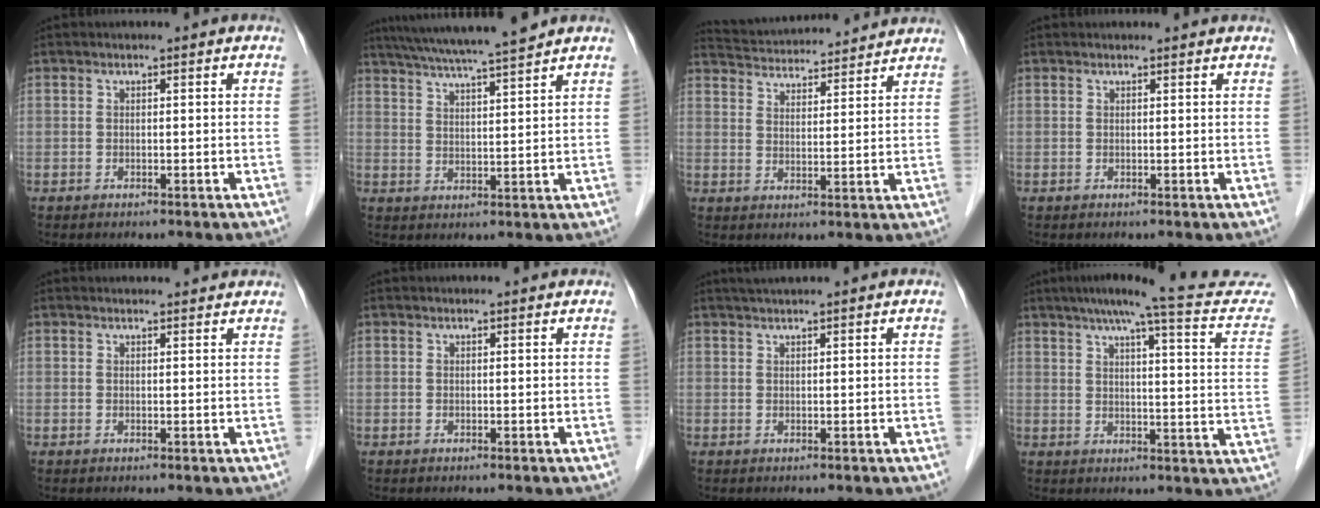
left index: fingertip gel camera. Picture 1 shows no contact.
{"total": 12.3, "force": [10.8, -0.7, 5.8], "torque": [-0.103, 0.017, 0.162]}
{"total": 15.2, "force": [14.5, 1.8, 4.1], "torque": [-0.076, 0.035, 0.214]}
{"total": 2.5, "force": [2.5, 0.2, 0.5], "torque": [-0.012, 0.015, 0.025]}
{"total": 5.0, "force": [4.8, 0.8, 0.9], "torque": [-0.012, 0.018, 0.051]}
{"total": 1.9, "force": [1.8, 0.1, 0.4], "torque": [-0.010, 0.012, 0.021]}
{"total": 2.8, "force": [2.5, -0.5, 1.3], "torque": [-0.016, 0.022, 0.045]}
{"total": 18.7, "force": [16.8, 0.3, 8.0], "torque": [-0.110, -0.036, 0.190]}